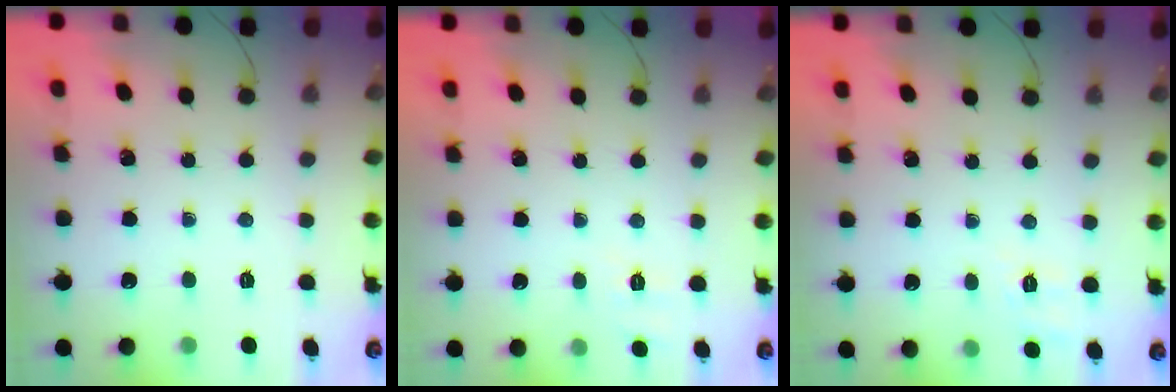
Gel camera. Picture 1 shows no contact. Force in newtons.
{"total": 6.4, "press": 6.1, "slide": 1.9}
{"total": 2.1, "press": 0.5, "slide": 2.0}